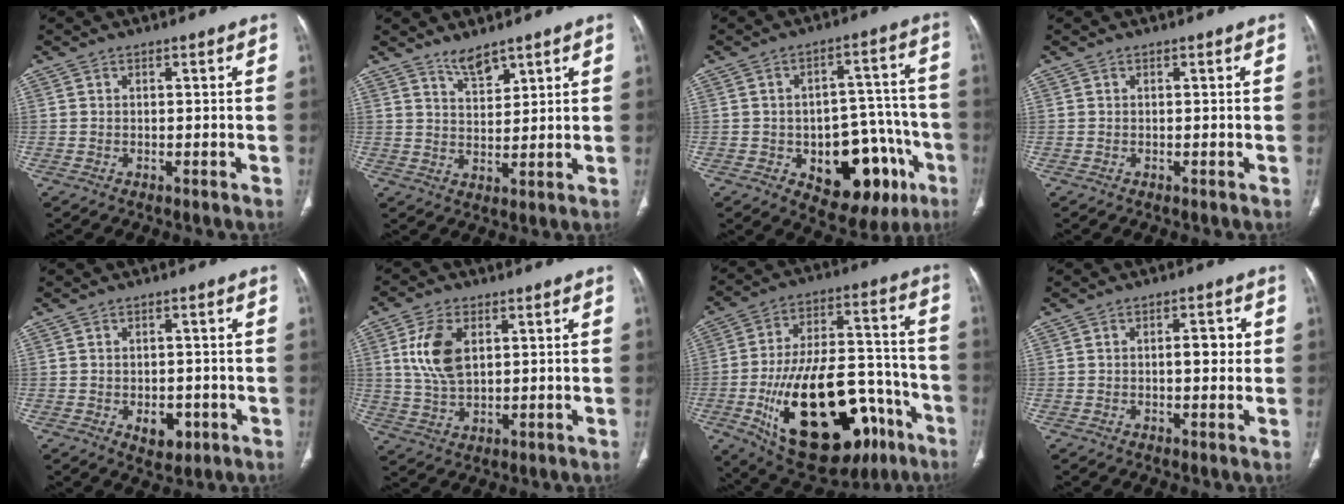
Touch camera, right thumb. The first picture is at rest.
{"total": 4.4, "force": [3.7, 1.4, 2.0], "torque": [-0.020, -0.030, 0.068]}
{"total": 18.2, "force": [-6.7, 10.5, 13.3], "torque": [-0.137, 0.047, -0.073]}
{"total": 0.0}
{"total": 4.8, "force": [-1.5, 3.3, 3.2], "torque": [-0.029, 0.004, -0.008]}
{"total": 9.5, "force": [2.7, 5.5, 7.2], "torque": [-0.143, -0.007, 0.057]}
{"total": 30.9, "force": [-12.4, 15.4, 23.8], "torque": [-0.374, 0.049, -0.173]}
{"total": 4.0, "force": [0.4, 1.9, 3.5], "torque": [-0.041, 0.001, 0.005]}